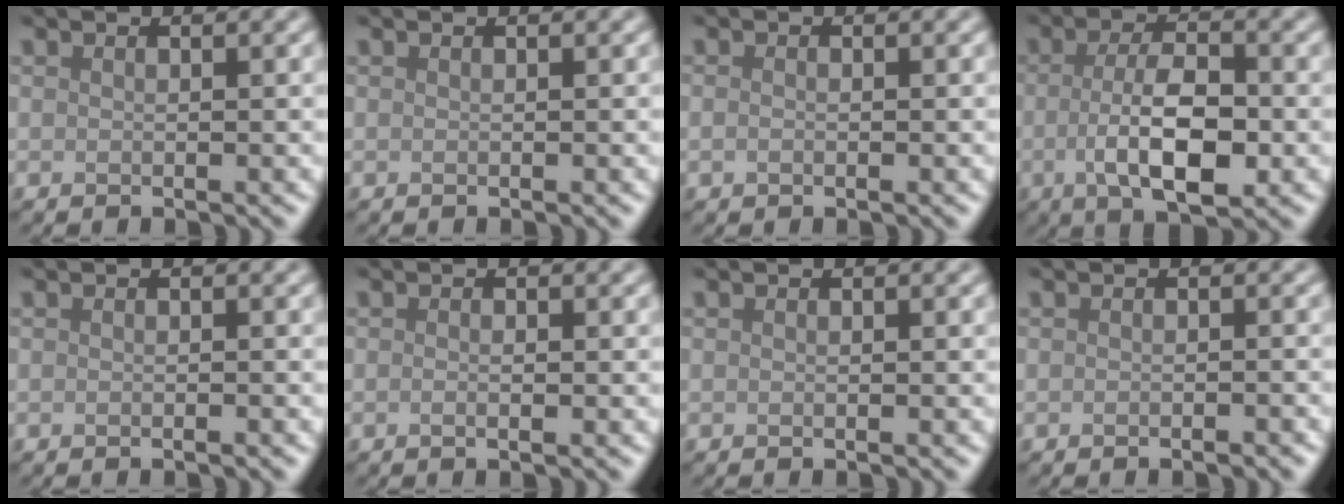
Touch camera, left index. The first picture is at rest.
{"total": 0.0}
{"total": 0.6, "force": [-0.1, 0.4, 0.5], "torque": [-0.011, -0.002, -0.004]}
{"total": 6.4, "force": [-1.2, 2.4, 5.9], "torque": [-0.107, -0.007, -0.022]}
{"total": 0.6, "force": [-0.3, 0.1, 0.5], "torque": [-0.005, 0.000, -0.007]}
{"total": 0.9, "force": [-0.1, 0.3, 0.9], "torque": [-0.009, -0.009, -0.001]}
{"total": 0.0}
{"total": 1.0, "force": [-0.7, 0.2, 0.7], "torque": [-0.009, -0.001, -0.010]}